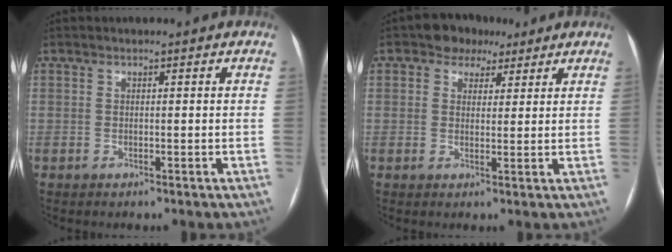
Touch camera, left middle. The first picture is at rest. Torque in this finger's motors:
{"motor_torque": [-0.13, -0.14, 0.00, -0.01]}